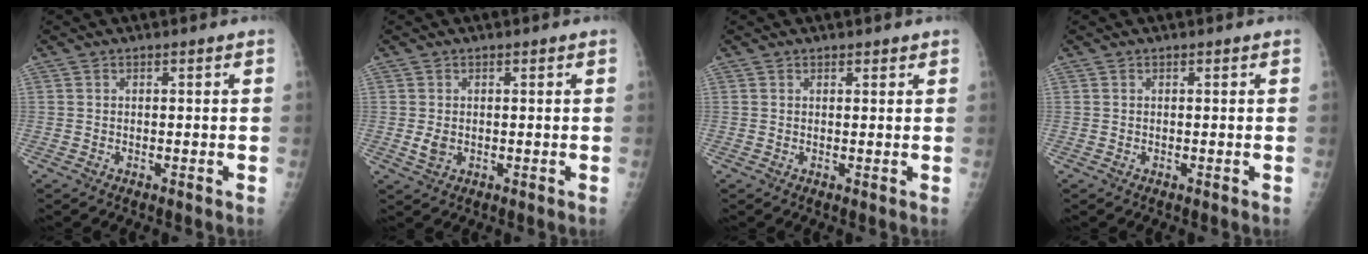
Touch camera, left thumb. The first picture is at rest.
{"total": 2.2, "force": [0.0, 1.7, 1.4], "torque": [-0.022, -0.004, 0.003]}
{"total": 1.1, "force": [0.9, 0.6, 0.3], "torque": [0.005, -0.005, 0.008]}
{"total": 0.0}